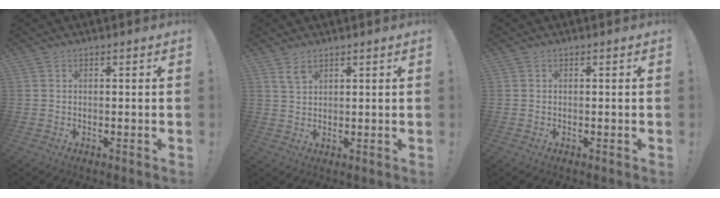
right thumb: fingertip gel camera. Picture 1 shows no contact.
{"total": 3.8, "force": [2.5, 2.0, 1.9], "torque": [-0.024, -0.013, 0.047]}
{"total": 0.0}